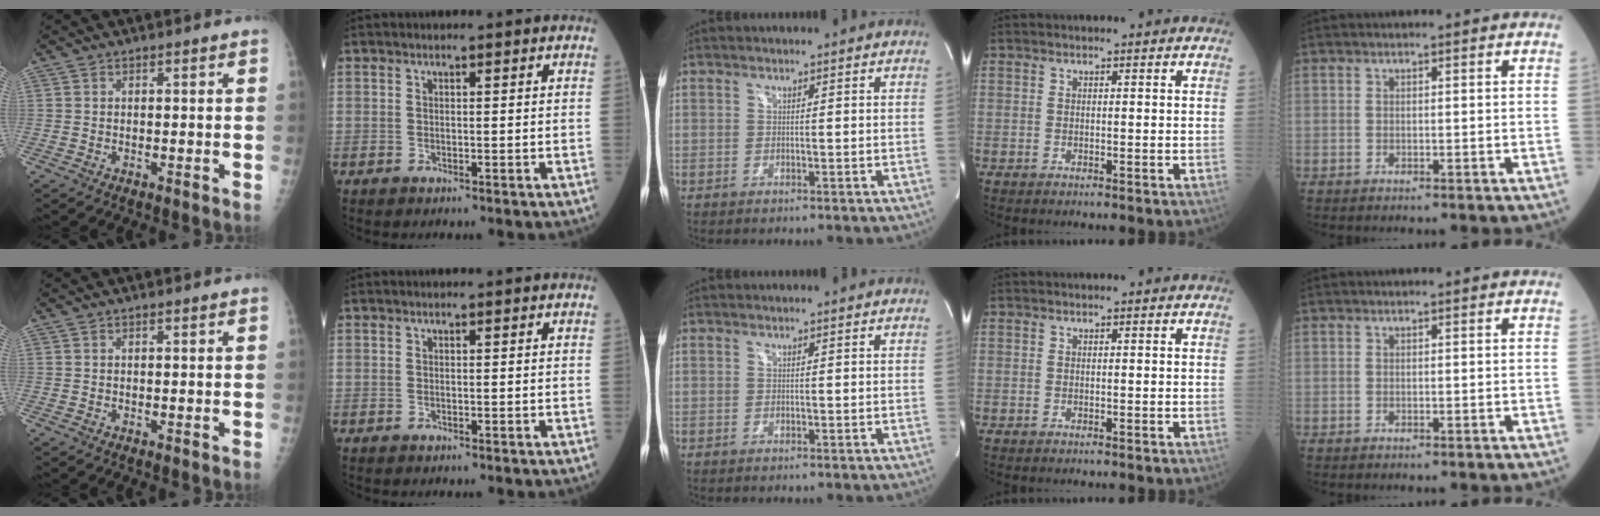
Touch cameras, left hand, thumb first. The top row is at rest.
{}